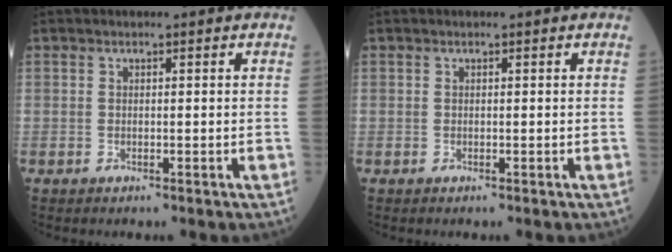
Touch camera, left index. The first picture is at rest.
{"total": 0.0}